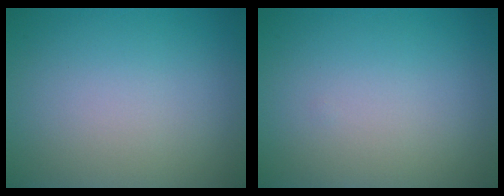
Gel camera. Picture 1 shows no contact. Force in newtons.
{"total": 0.0}